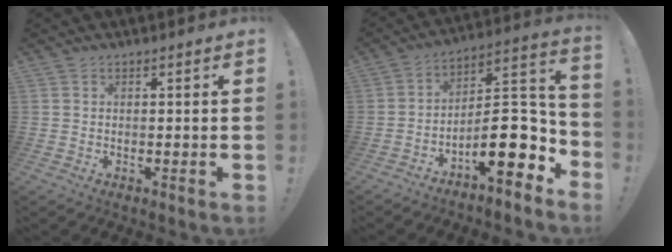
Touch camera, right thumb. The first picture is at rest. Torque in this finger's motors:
{"motor_torque": [1.92, 2.23, 1.32, -1.47, 0.21]}